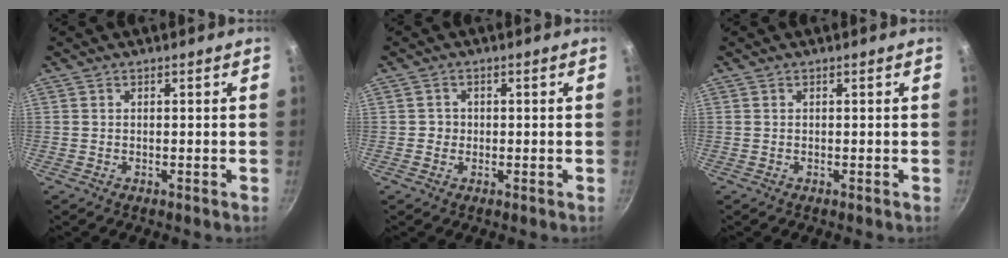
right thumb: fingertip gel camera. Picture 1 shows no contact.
{"total": 1.5, "force": [-0.2, 1.5, 0.3], "torque": [0.007, 0.000, -0.006]}
{"total": 0.0}